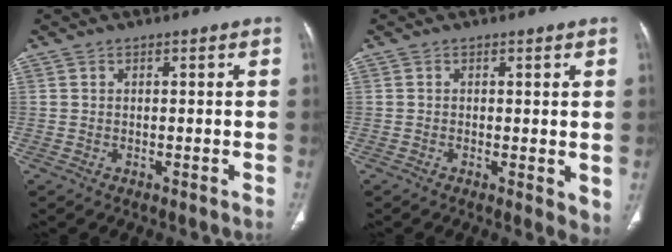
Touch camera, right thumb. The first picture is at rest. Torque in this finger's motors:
{"motor_torque": [-0.30, 0.31, -0.31, 0.07, -0.02]}